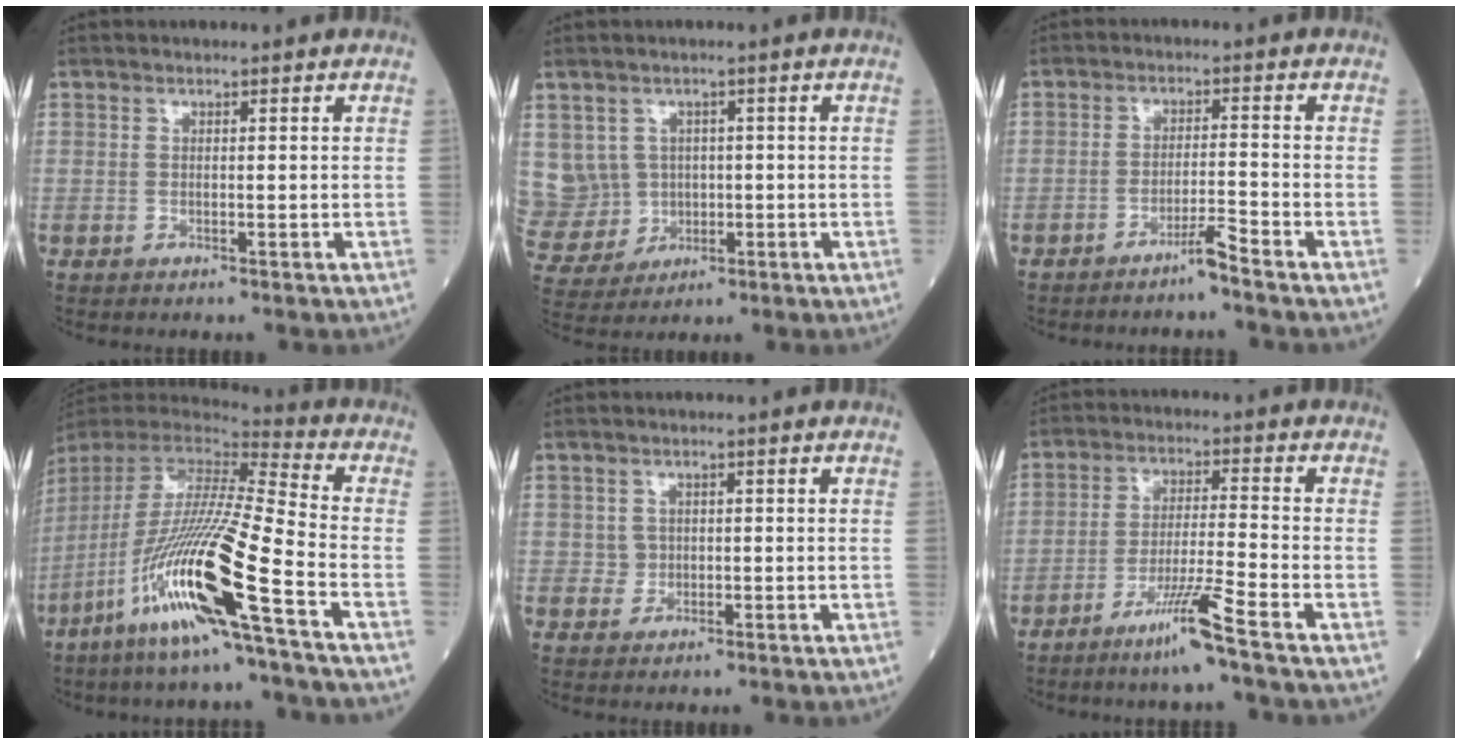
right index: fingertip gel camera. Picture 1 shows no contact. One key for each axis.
{"total": 9.9, "fx": 1.2, "fy": 9.6, "fz": 1.8, "tx": -0.069, "ty": 0.040, "tz": 0.045}
{"total": 3.2, "fx": -2.6, "fy": -0.6, "fz": 1.8, "tx": -0.031, "ty": -0.005, "tz": -0.050}
{"total": 21.1, "fx": -10.1, "fy": -0.1, "fz": 18.6, "tx": -0.402, "ty": -0.055, "tz": -0.205}
{"total": 1.6, "fx": 0.1, "fy": 1.6, "fz": 0.2, "tx": 0.000, "ty": 0.003, "tz": 0.003}
{"total": 7.5, "fx": -5.0, "fy": -1.3, "fz": 5.5, "tx": -0.099, "ty": -0.019, "tz": -0.101}